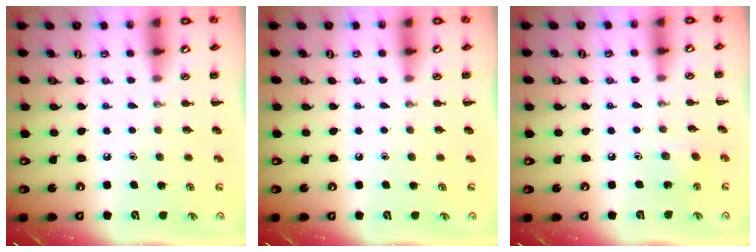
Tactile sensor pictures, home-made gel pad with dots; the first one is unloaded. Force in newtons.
{"total": 0.0}
{"total": 2.8, "press": 2.6, "slide": 0.9}